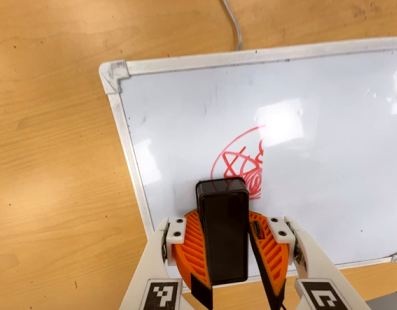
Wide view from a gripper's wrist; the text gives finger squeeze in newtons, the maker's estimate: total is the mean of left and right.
{"total": 14.0, "left": 16.0, "right": 12.0}